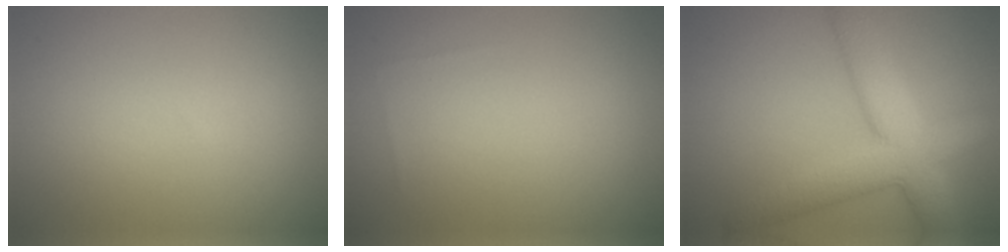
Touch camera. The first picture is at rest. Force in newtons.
{"total": 0.0}
{"total": 7.5, "press": 7.5, "slide": 0.4}